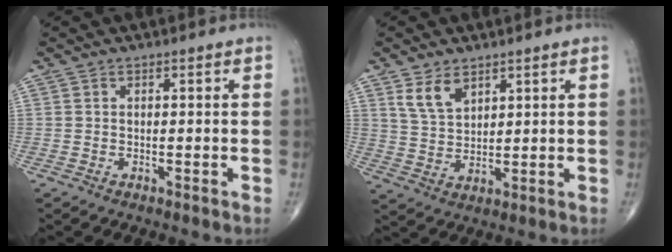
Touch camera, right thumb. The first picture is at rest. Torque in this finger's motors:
{"motor_torque": [0.25, -0.15, 0.52, 0.51, 0.05]}